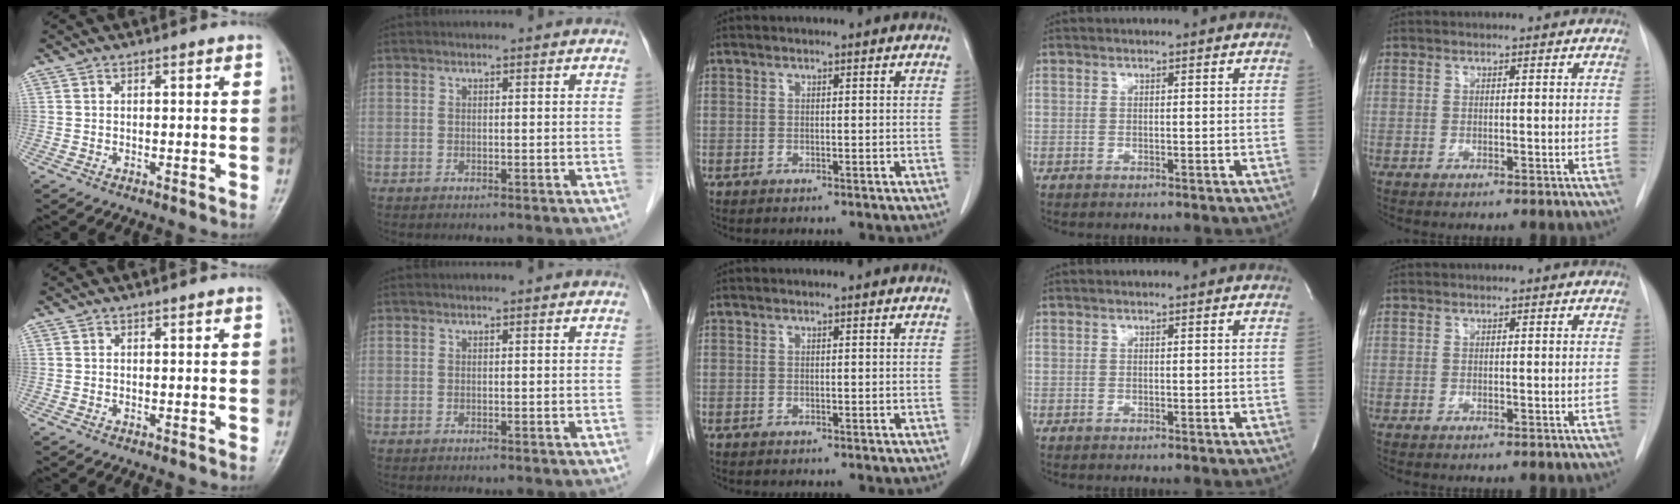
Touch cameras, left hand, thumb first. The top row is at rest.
{}